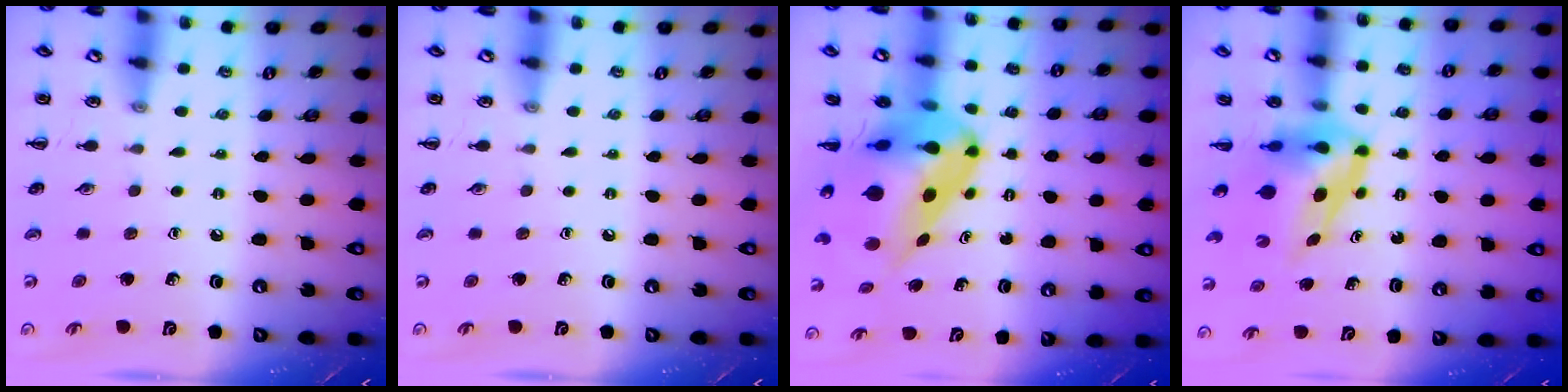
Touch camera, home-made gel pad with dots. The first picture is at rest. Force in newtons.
{"total": 0.0}
{"total": 11.0, "press": 10.6, "slide": 3.1}
{"total": 6.6, "press": 6.4, "slide": 1.7}